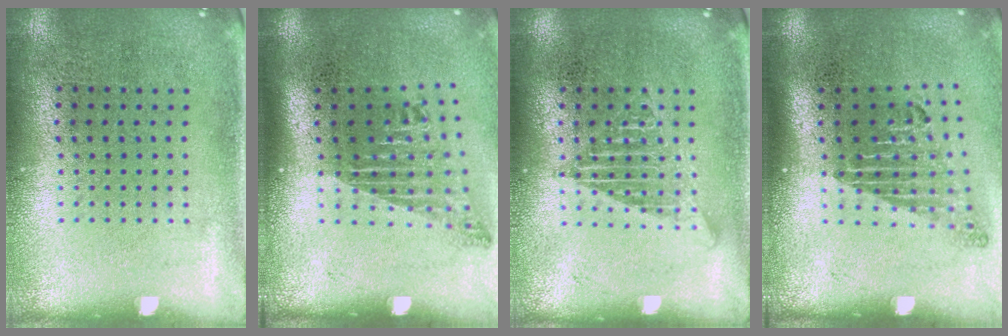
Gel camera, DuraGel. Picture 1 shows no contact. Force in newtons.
{"total": 1.8, "press": 1.2, "slide": 1.3}
{"total": 1.9, "press": 1.9, "slide": 0.2}
{"total": 1.8, "press": 1.2, "slide": 1.3}